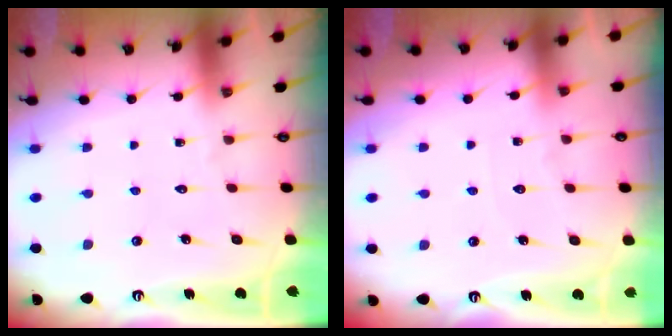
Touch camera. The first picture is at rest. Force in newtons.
{"total": 3.2, "press": 3.1, "slide": 0.4}